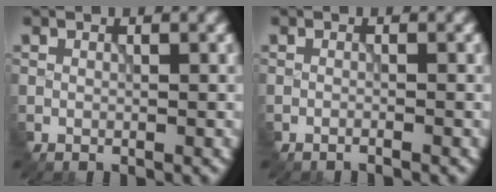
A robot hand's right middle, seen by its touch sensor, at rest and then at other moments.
{"total": 0.8, "force": [-0.6, 0.2, 0.5], "torque": [-0.001, -0.002, -0.016]}